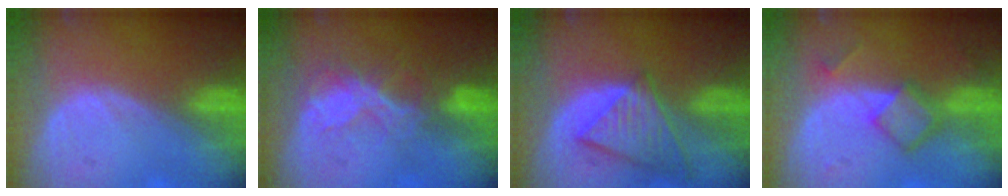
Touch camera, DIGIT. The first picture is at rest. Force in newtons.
{"total": 6.8, "press": 5.8, "slide": 3.4}
{"total": 8.2, "press": 7.2, "slide": 3.9}
{"total": 5.9, "press": 5.0, "slide": 3.1}